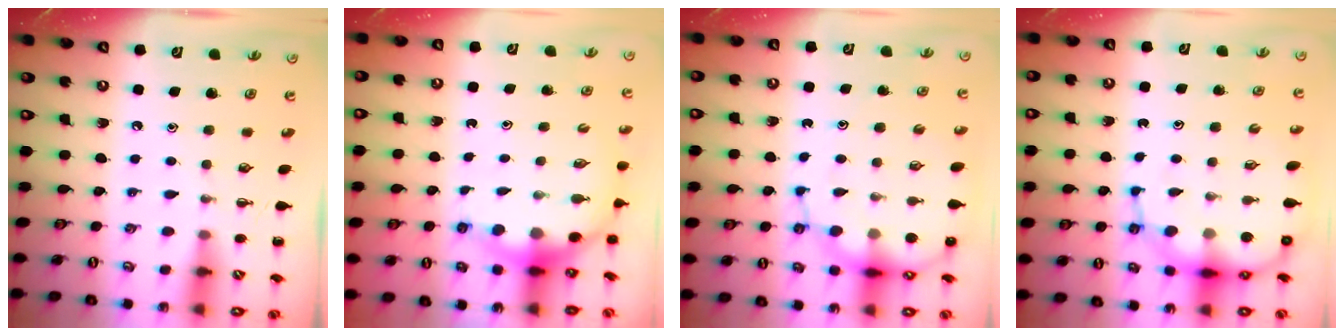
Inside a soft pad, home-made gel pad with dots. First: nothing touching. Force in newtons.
{"total": 7.8, "press": 7.6, "slide": 1.6}
{"total": 13.5, "press": 13.1, "slide": 3.1}
{"total": 15.1, "press": 14.7, "slide": 3.7}